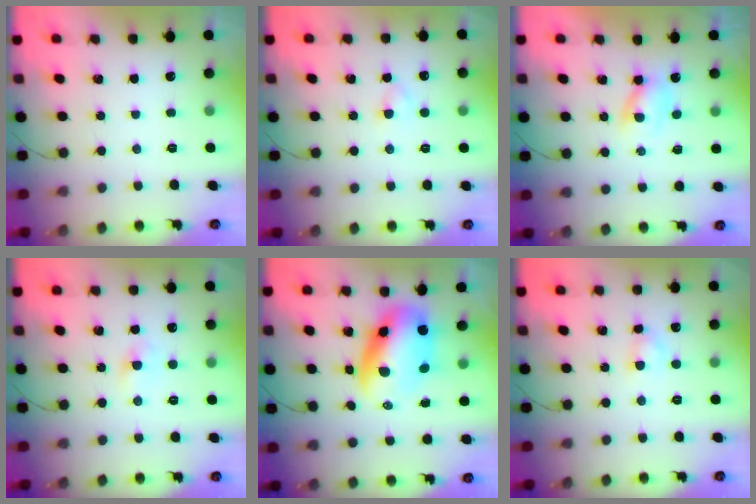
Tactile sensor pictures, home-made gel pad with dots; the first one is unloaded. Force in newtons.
{"total": 2.5, "press": 2.3, "slide": 1.0}
{"total": 2.6, "press": 2.3, "slide": 1.2}
{"total": 2.2, "press": 1.9, "slide": 1.1}
{"total": 11.9, "press": 11.5, "slide": 3.2}
{"total": 2.5, "press": 2.3, "slide": 1.0}